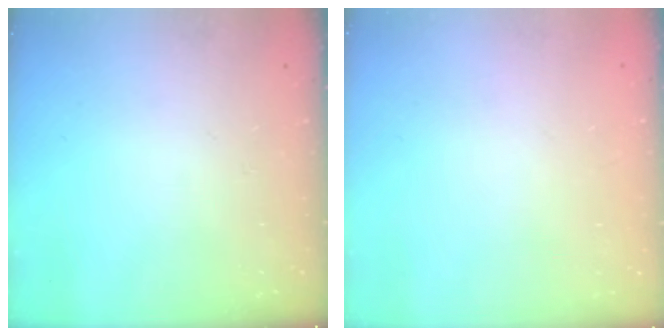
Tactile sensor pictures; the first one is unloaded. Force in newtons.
{"total": 2.2, "press": 2.2, "slide": 0.1}